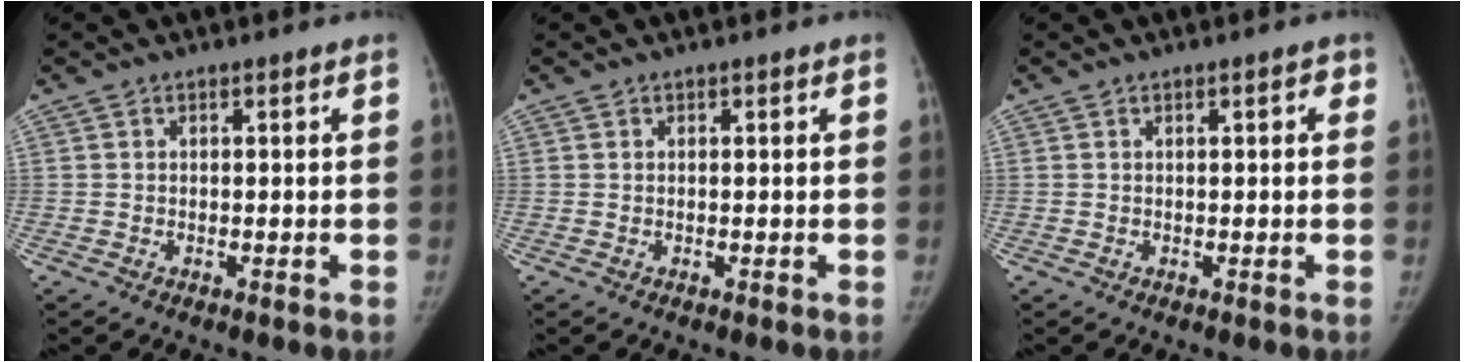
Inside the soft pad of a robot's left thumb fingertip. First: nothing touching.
{"total": 0.0}
{"total": 1.5, "force": [0.5, 0.5, 1.3], "torque": [-0.012, 0.003, 0.005]}